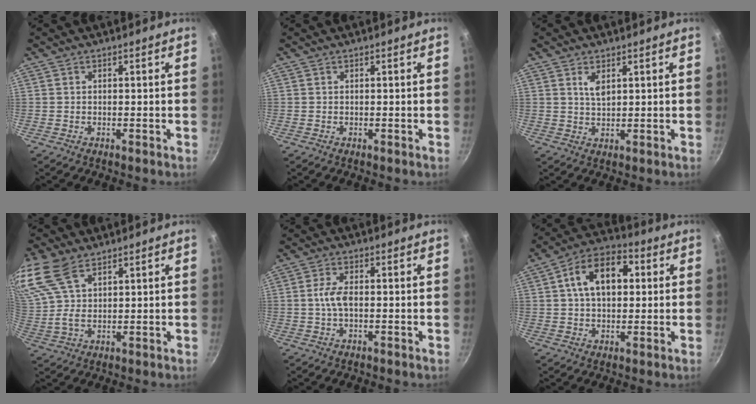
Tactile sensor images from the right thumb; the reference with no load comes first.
{"total": 0.0}
{"total": 2.9, "force": [1.3, 1.5, 2.2], "torque": [-0.037, -0.008, 0.026]}
{"total": 12.0, "force": [7.3, 5.9, 7.4], "torque": [-0.162, 0.011, 0.153]}
{"total": 4.0, "force": [-0.3, 1.9, 3.5], "torque": [-0.072, 0.009, -0.010]}
{"total": 12.6, "force": [2.5, 8.1, 9.4], "torque": [-0.118, 0.022, 0.026]}